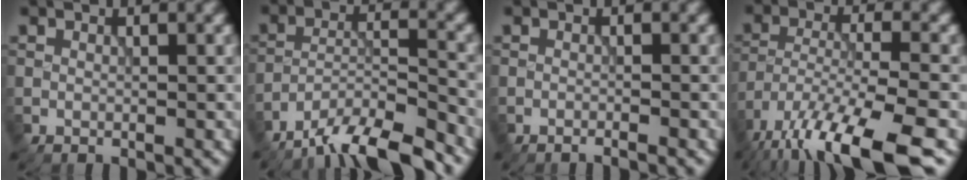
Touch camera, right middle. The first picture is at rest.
{"total": 9.5, "force": [-8.1, 1.9, 4.7], "torque": [-0.075, 0.001, -0.141]}
{"total": 1.1, "force": [-1.0, 0.1, 0.5], "torque": [-0.001, -0.003, -0.024]}
{"total": 12.7, "force": [-9.0, 3.3, 8.2], "torque": [-0.169, -0.027, -0.152]}